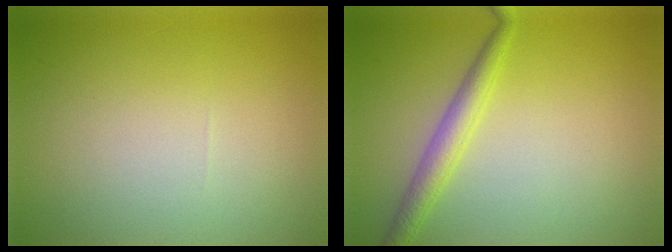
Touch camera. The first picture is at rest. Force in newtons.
{"total": 2.5, "press": 2.5, "slide": 0.1}